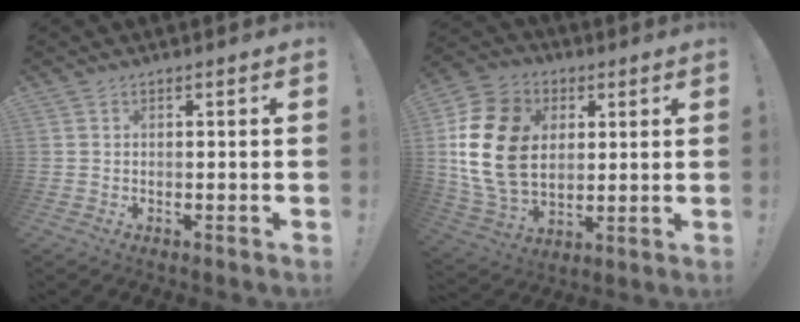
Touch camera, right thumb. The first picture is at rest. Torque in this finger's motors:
{"motor_torque": [2.02, 2.99, 1.69, -0.06, 0.70]}